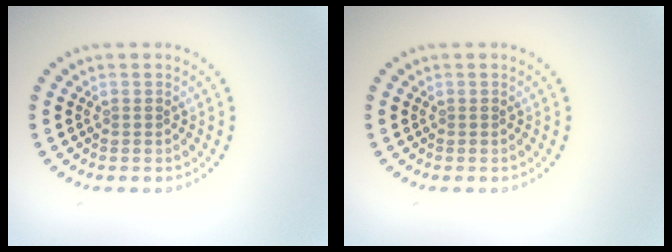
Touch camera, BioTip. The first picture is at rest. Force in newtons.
{"total": 0.0}